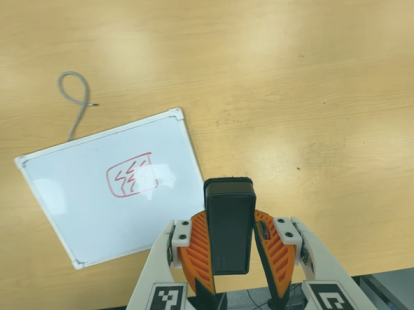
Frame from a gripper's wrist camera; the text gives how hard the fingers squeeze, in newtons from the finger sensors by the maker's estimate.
{"total": 7.1, "left": 5.6, "right": 8.5}